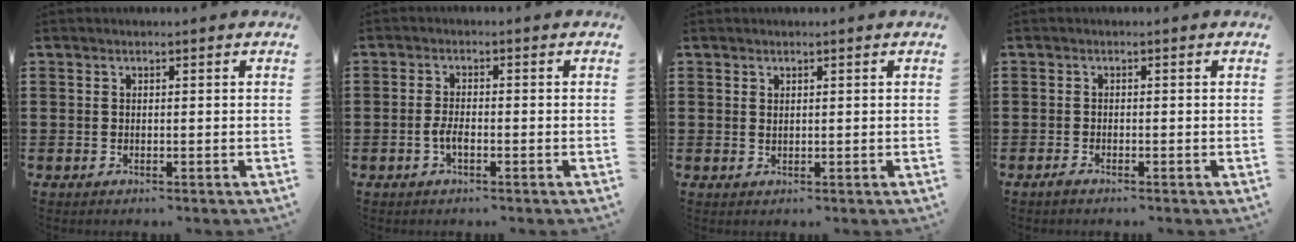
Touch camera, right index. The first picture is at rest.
{"total": 2.5, "force": [-1.0, 0.7, 2.1], "torque": [-0.053, -0.004, -0.023]}
{"total": 0.5, "force": [0.4, 0.2, 0.3], "torque": [-0.006, 0.001, 0.008]}
{"total": 0.8, "force": [-0.8, 0.0, 0.1], "torque": [-0.004, -0.005, -0.015]}